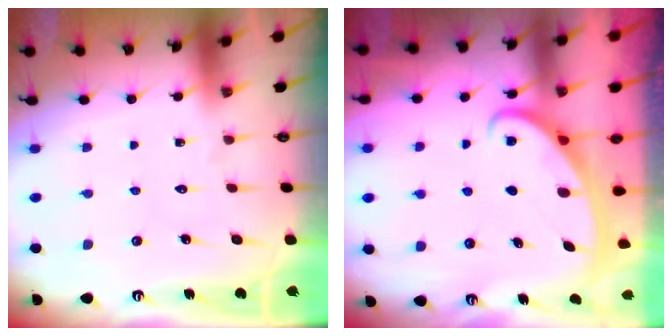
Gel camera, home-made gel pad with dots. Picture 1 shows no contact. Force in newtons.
{"total": 2.7, "press": 2.7, "slide": 0.4}